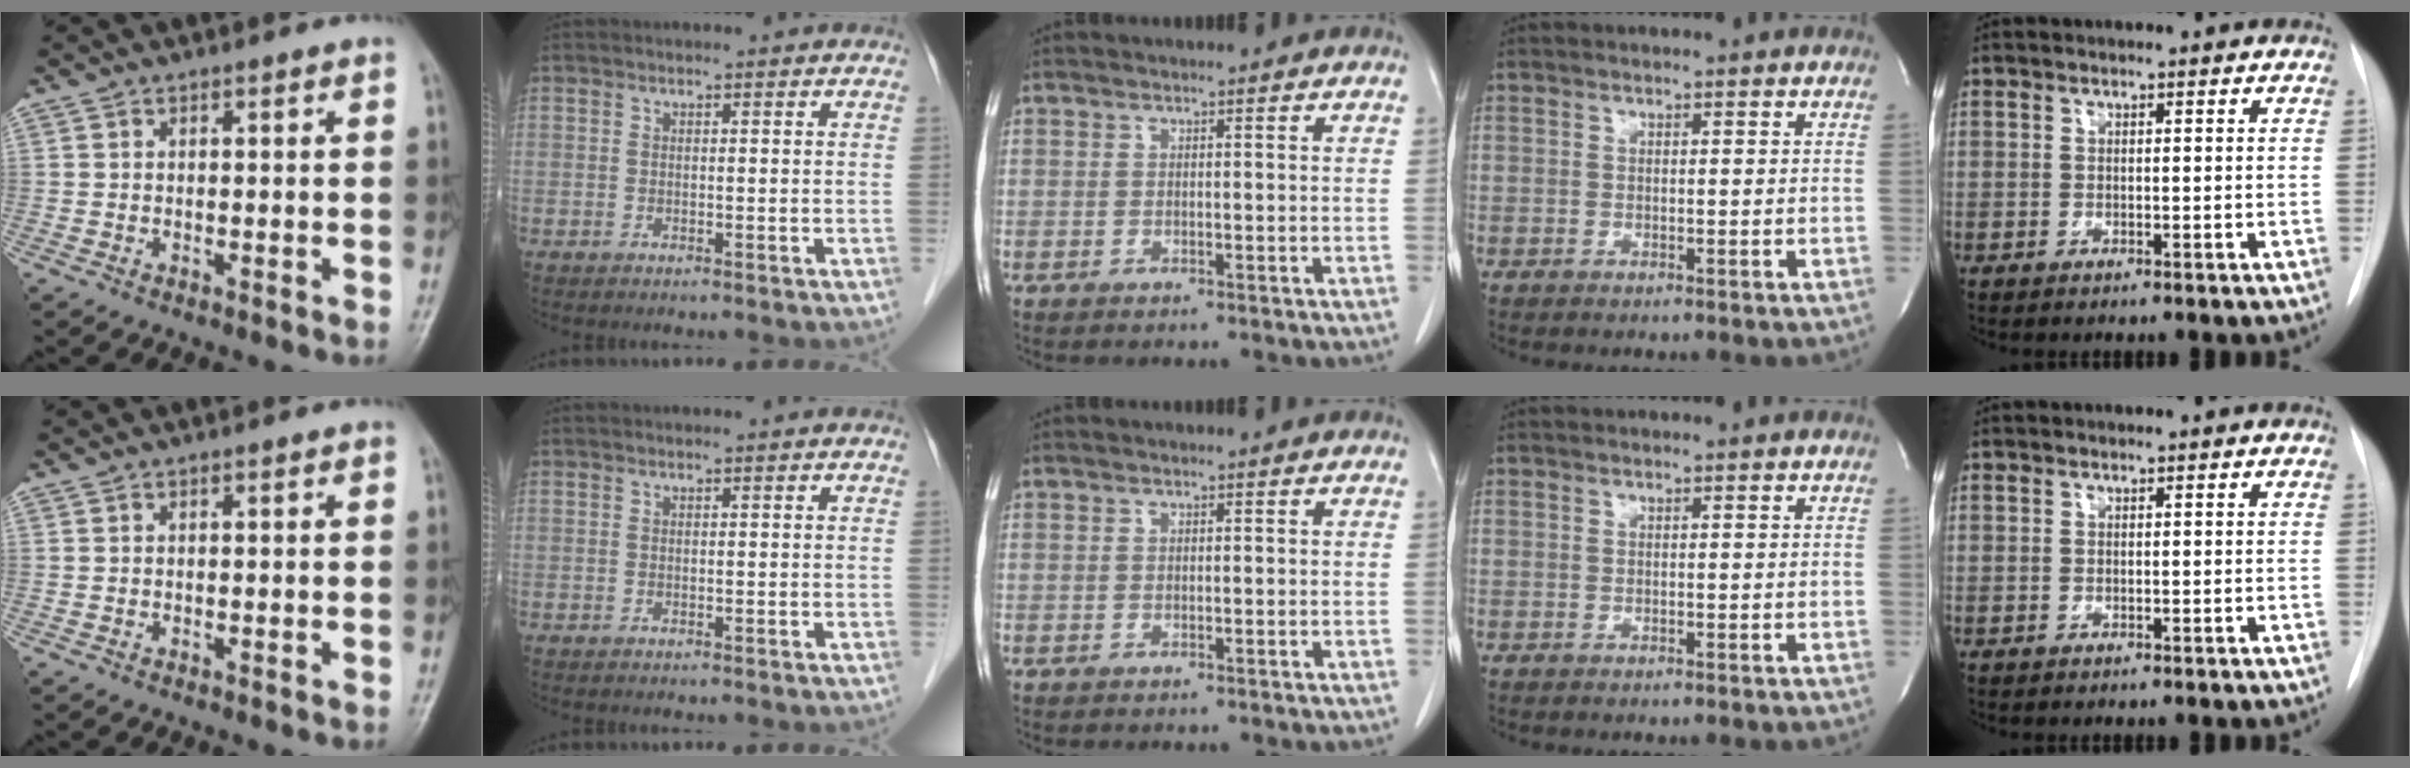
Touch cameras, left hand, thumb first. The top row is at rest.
{}